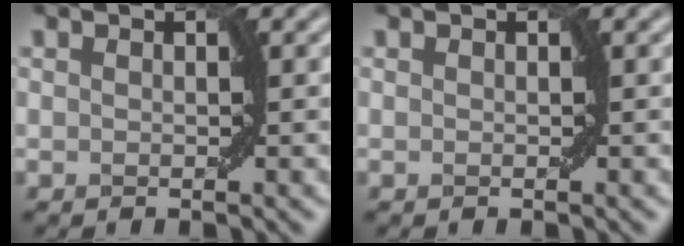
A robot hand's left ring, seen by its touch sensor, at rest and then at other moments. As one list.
[{"total": 0.0}]